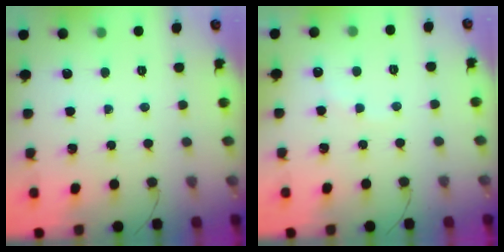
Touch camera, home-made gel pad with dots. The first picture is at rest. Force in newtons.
{"total": 5.8, "press": 5.7, "slide": 1.0}